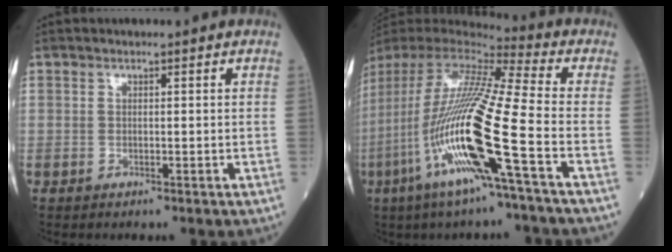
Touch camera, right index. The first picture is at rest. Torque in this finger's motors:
{"motor_torque": [2.14, 0.00, 1.06, 0.21]}